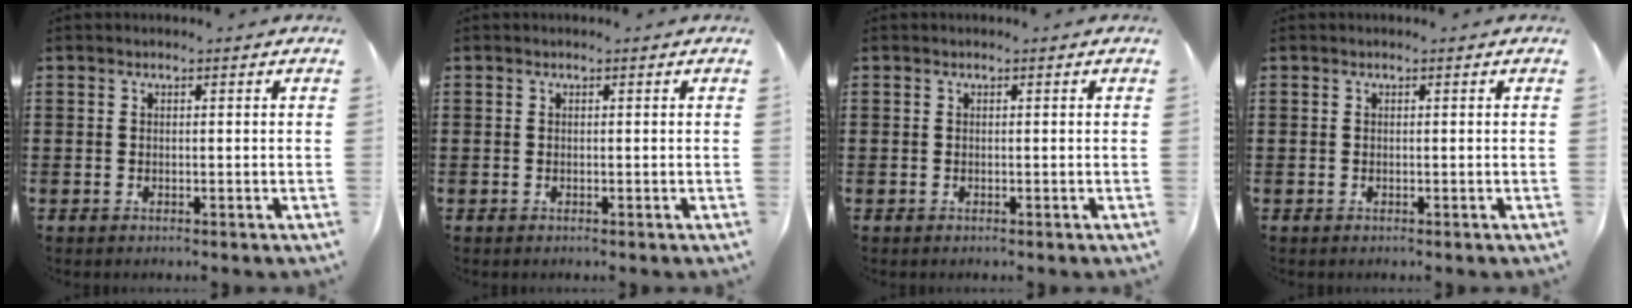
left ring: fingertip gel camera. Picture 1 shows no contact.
{"total": 0.0}
{"total": 0.0}
{"total": 0.0}